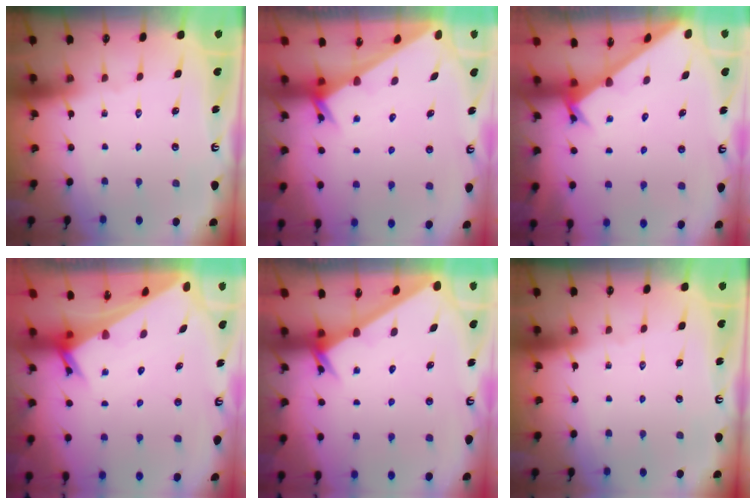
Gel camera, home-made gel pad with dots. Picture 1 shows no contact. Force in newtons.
{"total": 1.9, "press": 1.9, "slide": 0.2}
{"total": 2.6, "press": 2.6, "slide": 0.3}
{"total": 3.9, "press": 3.9, "slide": 0.4}
{"total": 2.4, "press": 2.4, "slide": 0.1}
{"total": 0.0}